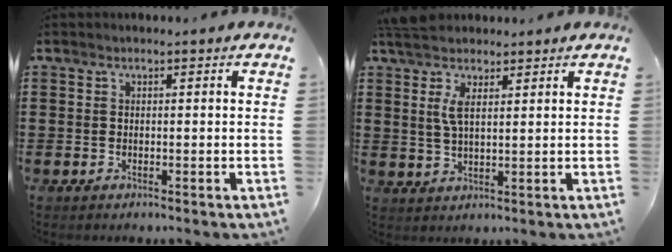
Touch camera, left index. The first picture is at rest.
{"total": 5.7, "force": [3.1, 2.0, 4.3], "torque": [-0.100, 0.001, 0.052]}